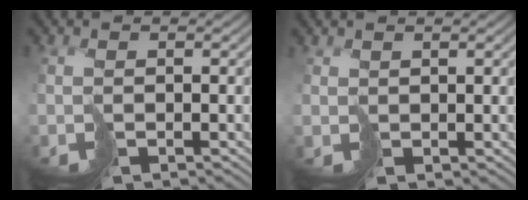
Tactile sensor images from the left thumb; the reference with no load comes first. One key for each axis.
{"total": 0.9, "fx": 0.6, "fy": 0.4, "fz": -0.6, "tx": 0.010, "ty": 0.000, "tz": 0.017}